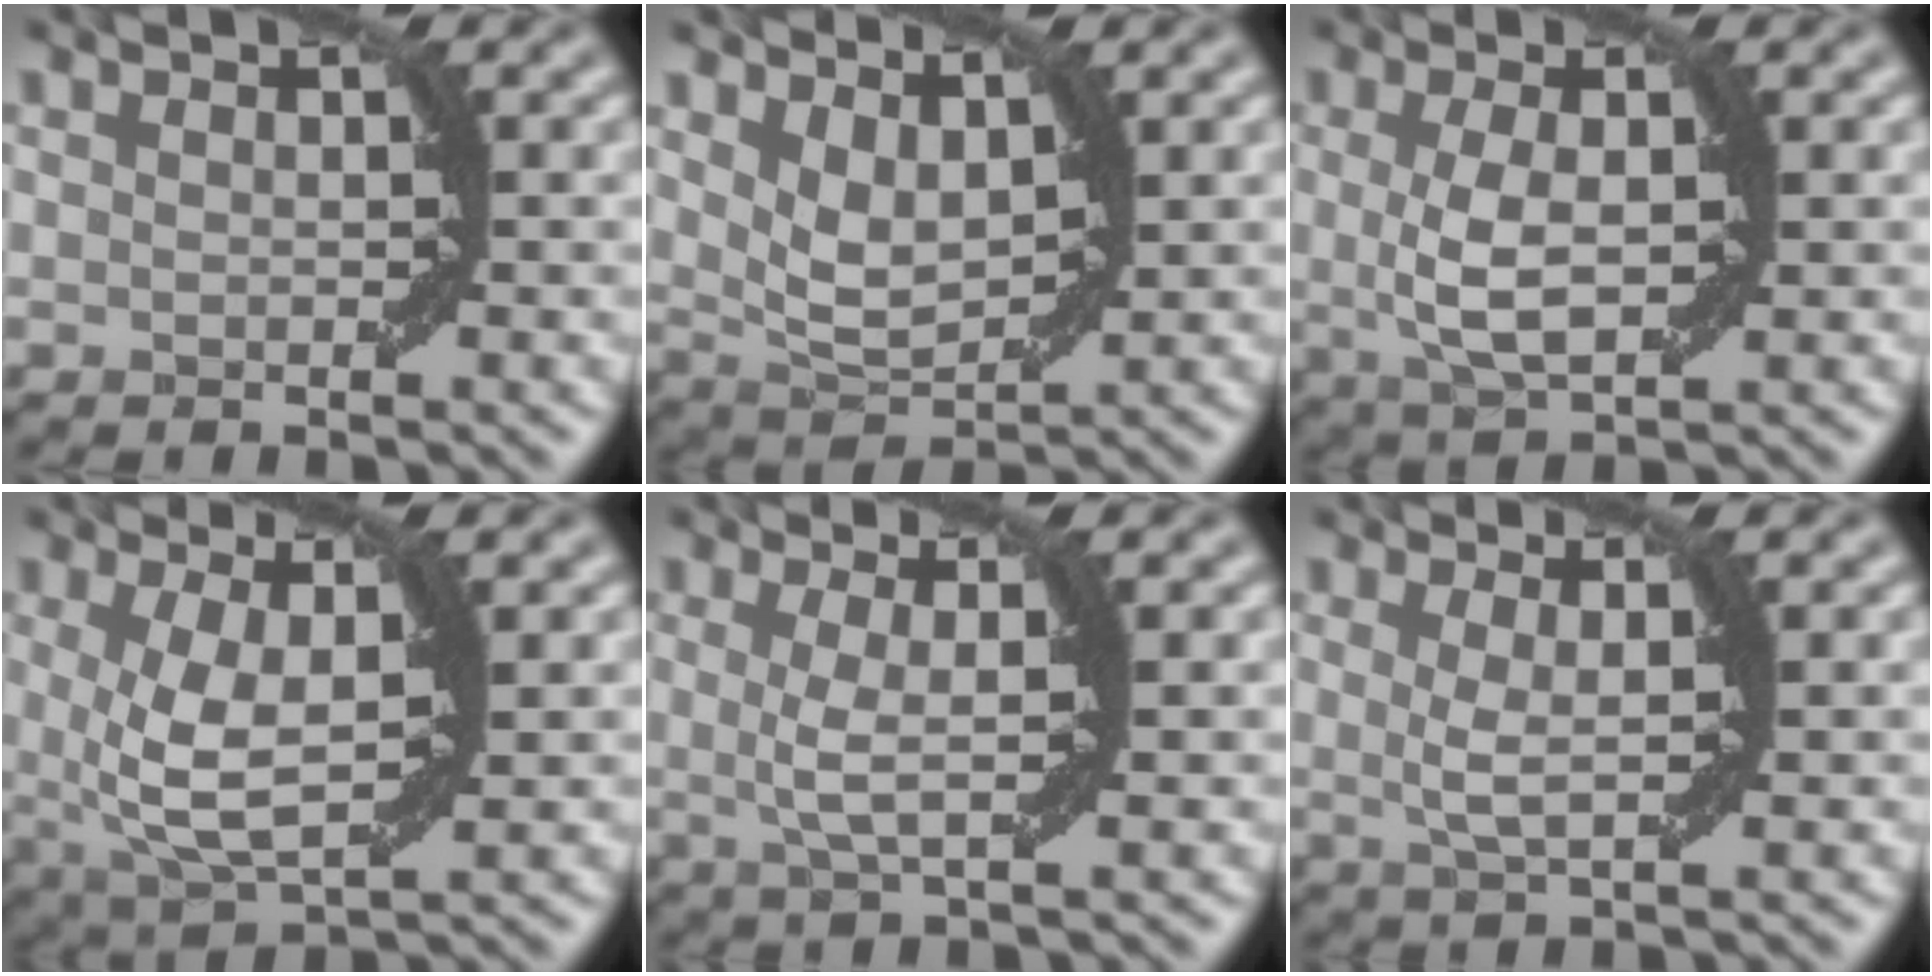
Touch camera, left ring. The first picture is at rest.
{"total": 3.3, "force": [1.6, 1.6, 2.4], "torque": [-0.056, -0.004, 0.032]}
{"total": 3.7, "force": [0.2, 1.2, 3.5], "torque": [-0.081, 0.002, 0.004]}
{"total": 5.2, "force": [0.5, 1.7, 4.9], "torque": [-0.107, -0.010, 0.011]}
{"total": 2.5, "force": [0.3, 0.2, 2.5], "torque": [-0.052, -0.005, 0.004]}
{"total": 2.0, "force": [0.5, 0.1, 1.9], "torque": [-0.042, -0.004, 0.009]}